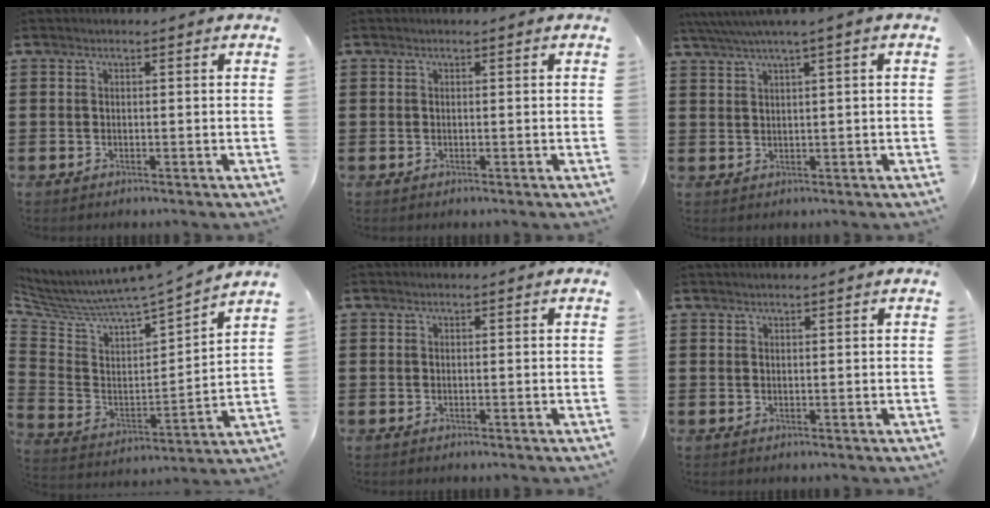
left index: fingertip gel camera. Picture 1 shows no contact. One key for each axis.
{"total": 0.0}
{"total": 2.6, "fx": 1.4, "fy": -0.3, "fz": 2.1, "tx": -0.042, "ty": -0.001, "tz": 0.024}
{"total": 4.0, "fx": 3.9, "fy": 0.5, "fz": 1.1, "tx": -0.049, "ty": -0.053, "tz": 0.057}
{"total": 0.0}
{"total": 0.6, "fx": 0.6, "fy": -0.1, "fz": 0.3, "tx": -0.006, "ty": -0.002, "tz": 0.012}